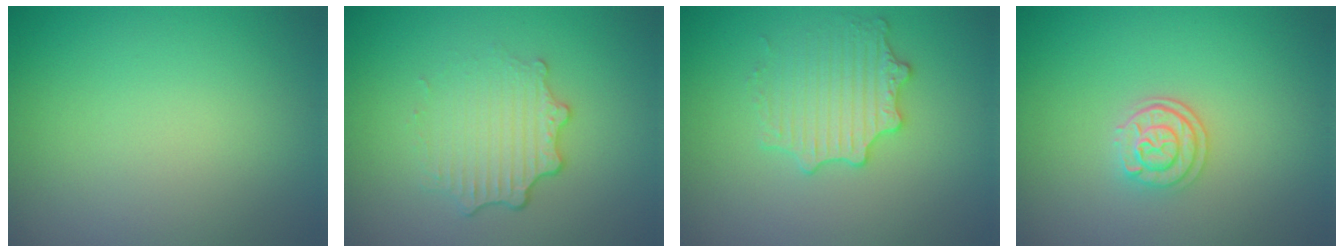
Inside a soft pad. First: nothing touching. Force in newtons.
{"total": 3.4, "press": 2.6, "slide": 2.2}
{"total": 3.1, "press": 3.0, "slide": 0.5}
{"total": 2.4, "press": 2.1, "slide": 1.1}